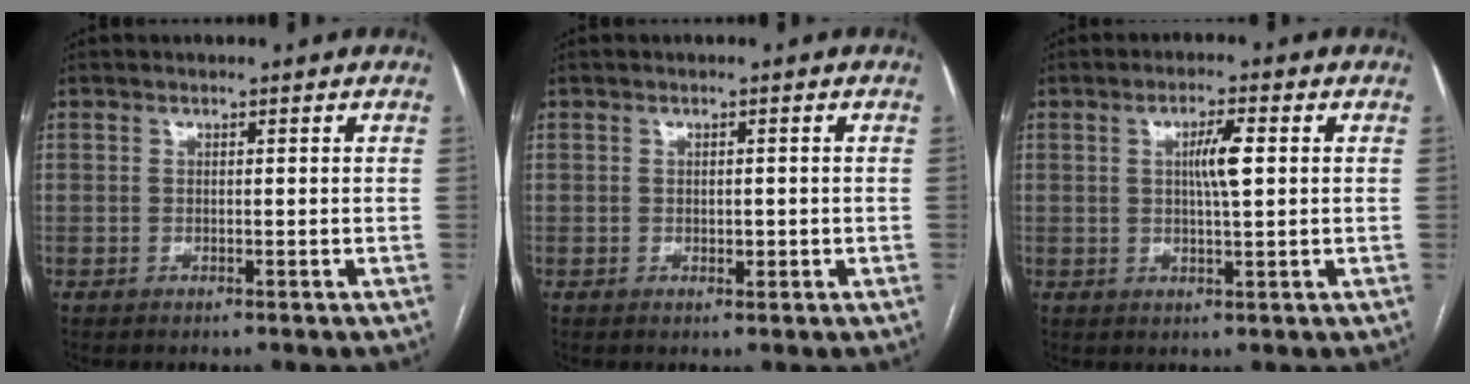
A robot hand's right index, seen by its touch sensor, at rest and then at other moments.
{"total": 1.4, "force": [-0.2, 0.8, 1.1], "torque": [-0.016, -0.001, 0.000]}
{"total": 4.5, "force": [0.8, 0.4, 4.5], "torque": [-0.079, 0.002, 0.013]}